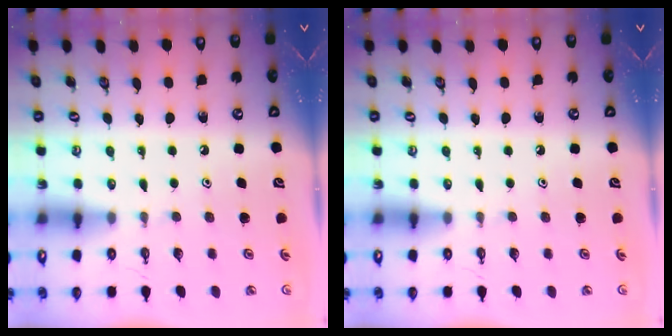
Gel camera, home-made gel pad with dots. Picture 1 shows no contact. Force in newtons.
{"total": 0.0}